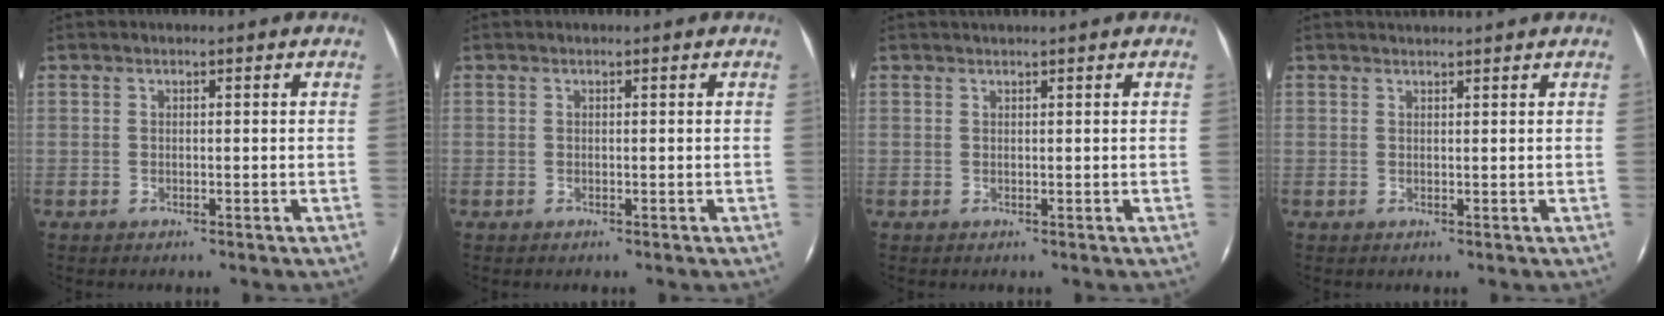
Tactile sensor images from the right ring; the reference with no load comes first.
{"total": 0.0}
{"total": 0.7, "force": [0.6, -0.3, 0.3], "torque": [-0.012, -0.003, 0.009]}
{"total": 1.4, "force": [1.4, -0.2, 0.2], "torque": [-0.010, -0.001, 0.020]}